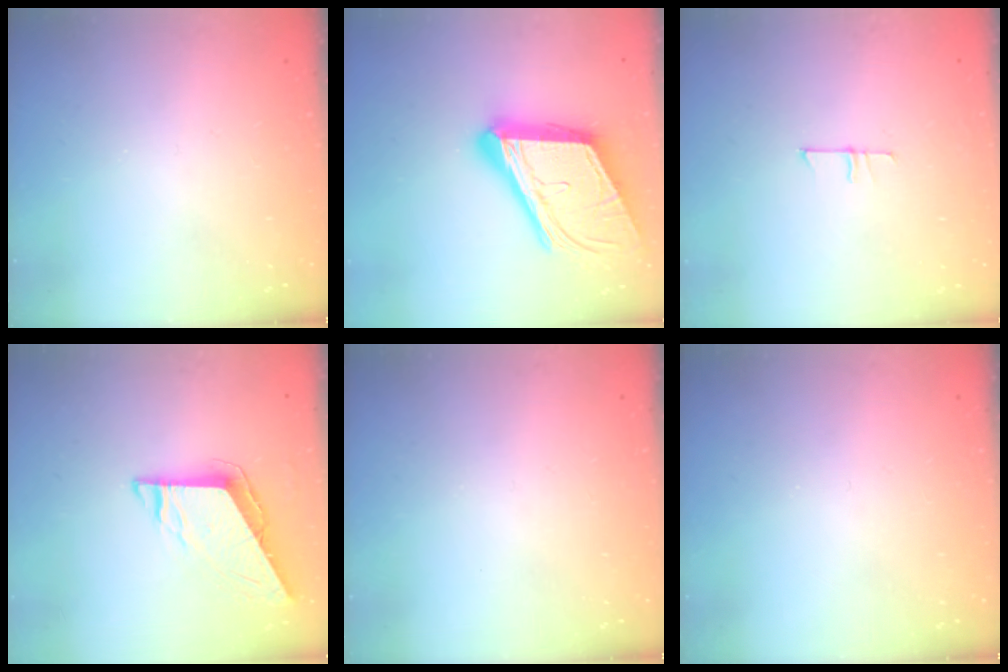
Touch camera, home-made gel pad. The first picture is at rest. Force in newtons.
{"total": 24.2, "press": 23.8, "slide": 4.4}
{"total": 5.3, "press": 5.3, "slide": 0.4}
{"total": 7.5, "press": 7.5, "slide": 0.3}
{"total": 0.0}
{"total": 0.0}